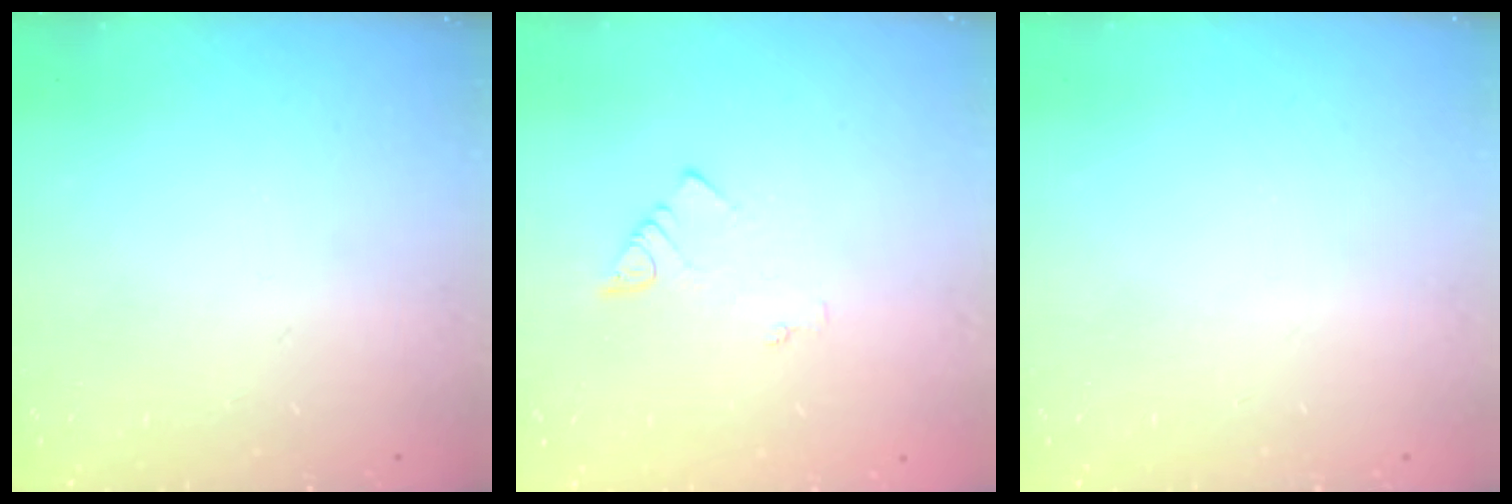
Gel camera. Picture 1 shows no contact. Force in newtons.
{"total": 2.1, "press": 2.1, "slide": 0.4}
{"total": 0.0}